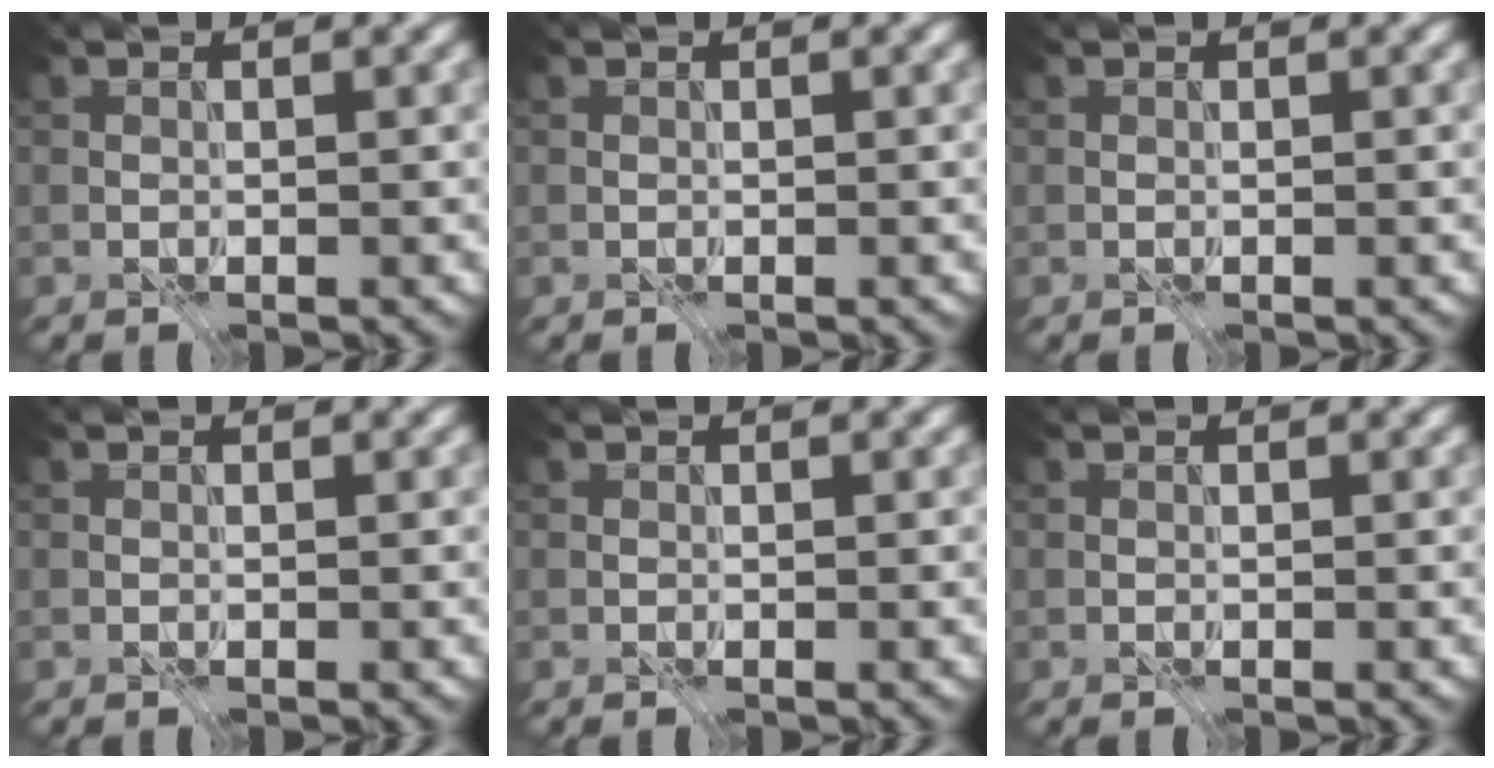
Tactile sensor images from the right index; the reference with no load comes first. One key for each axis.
{"total": 0.0}
{"total": 0.0}
{"total": 0.0}
{"total": 0.0}
{"total": 0.0}